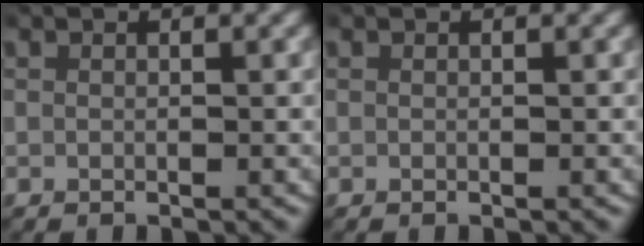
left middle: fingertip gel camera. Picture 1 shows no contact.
{"total": 0.0}